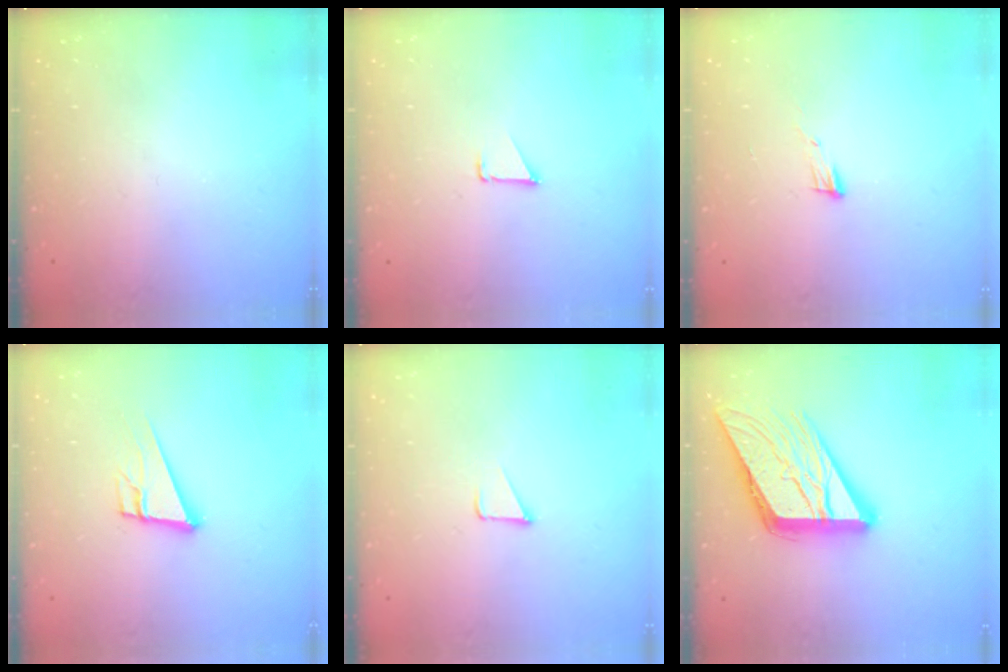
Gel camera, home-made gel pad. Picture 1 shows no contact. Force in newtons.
{"total": 0.7, "press": 0.7, "slide": 0.1}
{"total": 4.8, "press": 4.8, "slide": 0.6}
{"total": 10.6, "press": 10.1, "slide": 3.3}
{"total": 1.5, "press": 1.5, "slide": 0.1}
{"total": 18.6, "press": 18.5, "slide": 2.0}